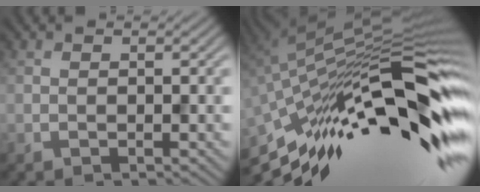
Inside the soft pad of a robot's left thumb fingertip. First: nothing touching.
{"total": 18.5, "force": [-6.3, 5.4, 16.5], "torque": [-0.304, 0.015, -0.134]}